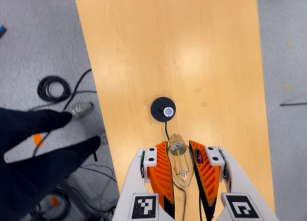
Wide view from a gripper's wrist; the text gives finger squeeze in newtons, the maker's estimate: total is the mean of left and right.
{"total": 21.1, "left": 22.5, "right": 19.6}